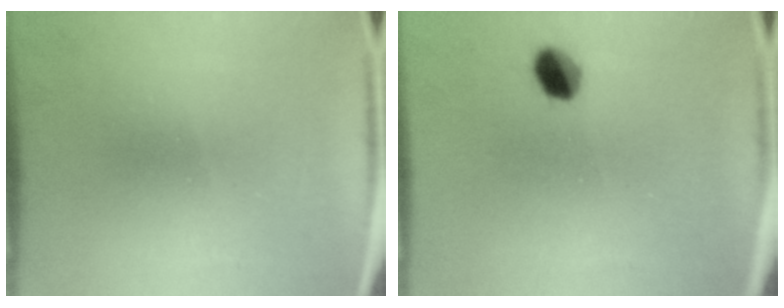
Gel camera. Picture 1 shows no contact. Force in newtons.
{"total": 4.6}